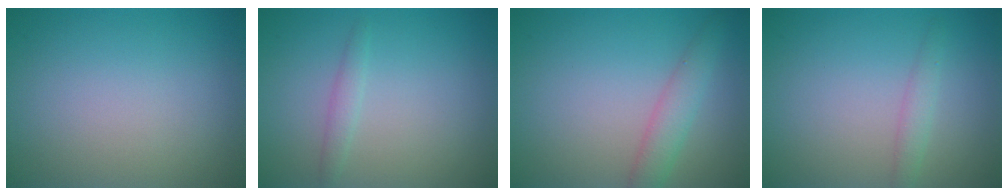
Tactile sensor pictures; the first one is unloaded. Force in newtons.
{"total": 1.2, "press": 1.2, "slide": 0.1}
{"total": 2.4, "press": 2.4, "slide": 0.1}
{"total": 1.4, "press": 1.4, "slide": 0.0}